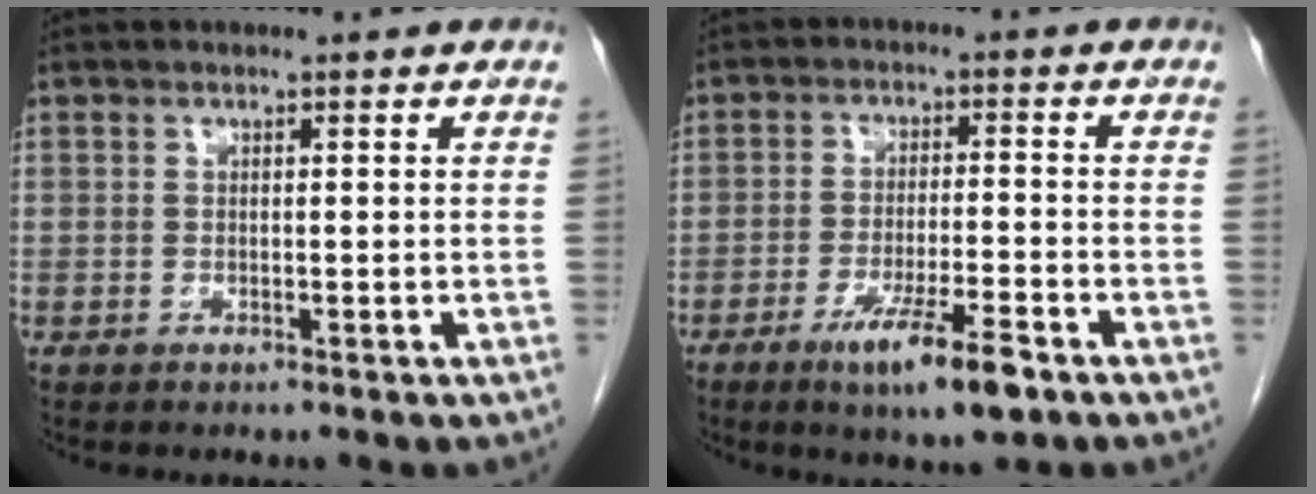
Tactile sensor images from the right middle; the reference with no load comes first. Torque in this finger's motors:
{"motor_torque": [1.44, -0.70, 0.35, 0.05]}